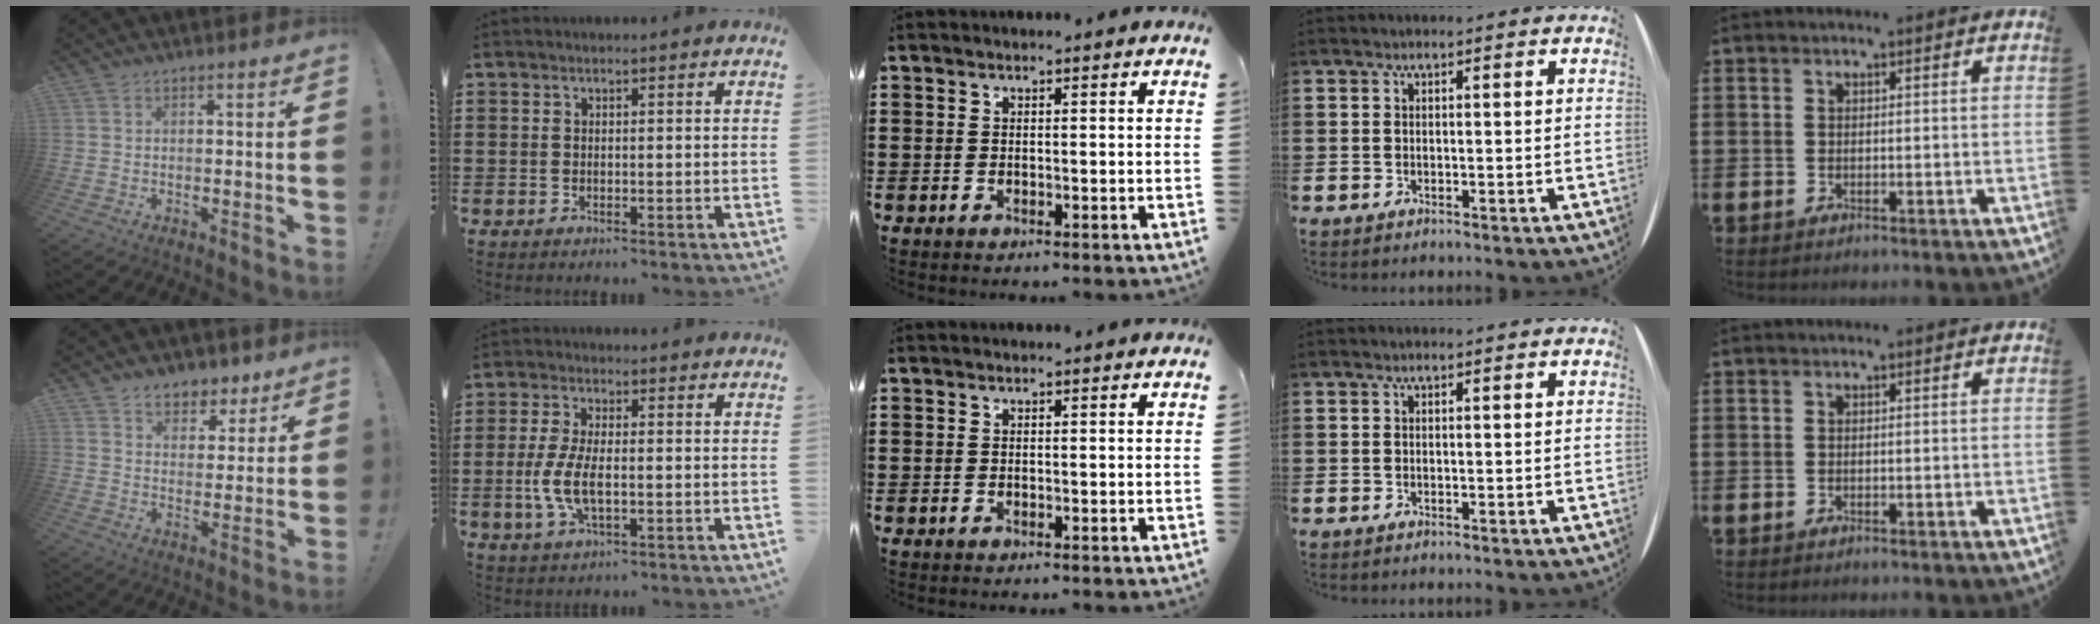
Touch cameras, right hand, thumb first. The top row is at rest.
{"thumb": {"total": 7.4, "force": [5.5, 4.7, 1.5], "torque": [-0.019, -0.041, 0.105]}, "index": {"total": 6.4, "force": [-1.2, 2.5, 5.8], "torque": [-0.128, -0.005, -0.027]}}